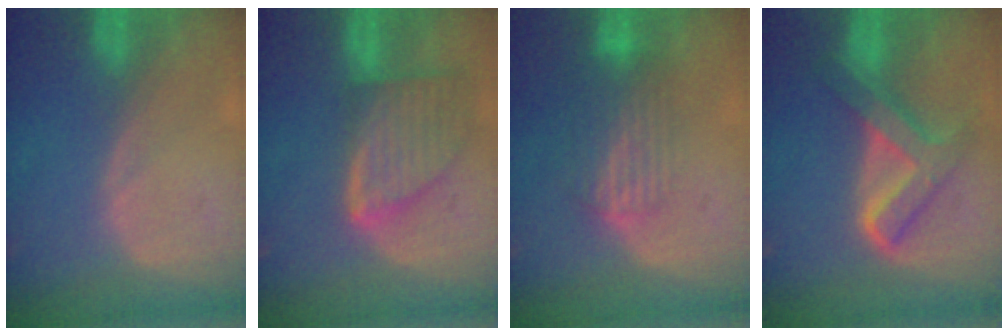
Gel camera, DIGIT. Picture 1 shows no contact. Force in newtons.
{"total": 8.2, "press": 7.3, "slide": 3.7}
{"total": 6.8, "press": 5.7, "slide": 3.6}
{"total": 7.6, "press": 7.5, "slide": 0.4}